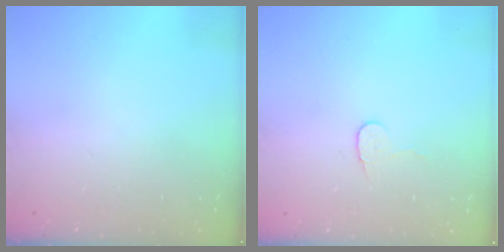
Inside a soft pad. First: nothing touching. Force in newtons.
{"total": 5.6, "press": 5.6, "slide": 0.5}